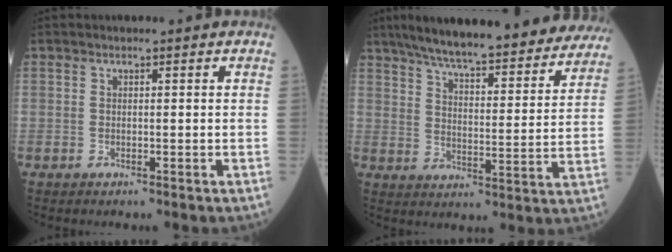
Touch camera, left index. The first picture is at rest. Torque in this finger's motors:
{"motor_torque": [0.60, -1.01, 0.51, 0.21]}